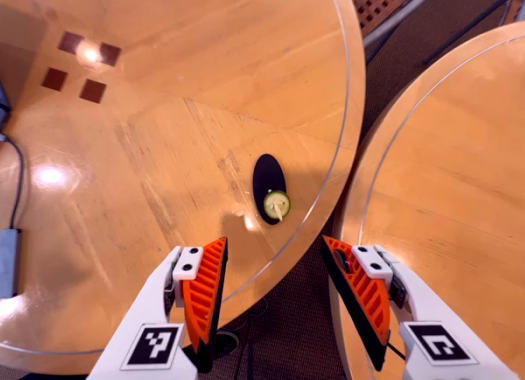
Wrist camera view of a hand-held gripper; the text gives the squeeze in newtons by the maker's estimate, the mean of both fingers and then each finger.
{"total": 0.0}